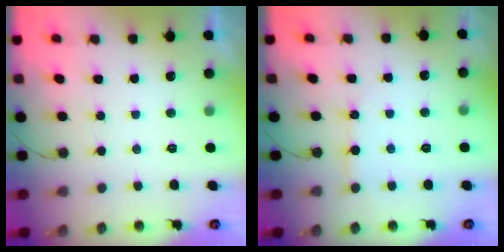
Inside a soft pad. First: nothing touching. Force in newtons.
{"total": 3.6, "press": 3.5, "slide": 0.5}